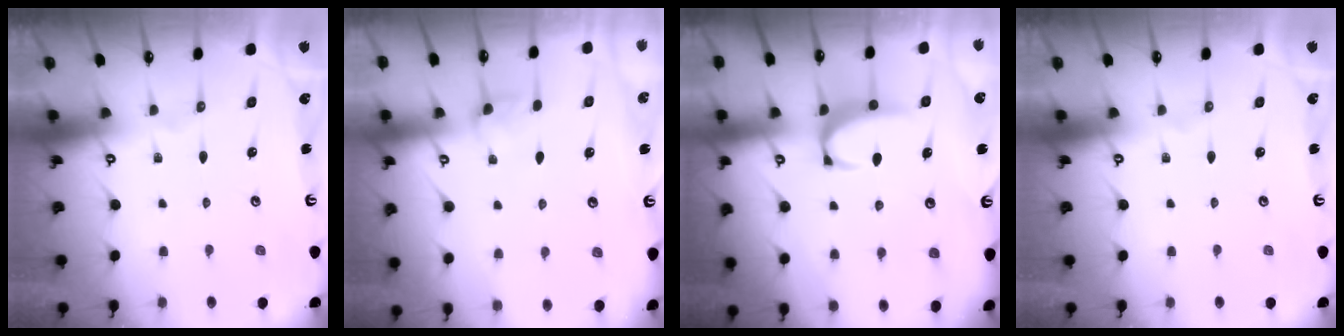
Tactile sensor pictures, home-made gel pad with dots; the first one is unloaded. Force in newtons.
{"total": 2.8, "press": 2.8, "slide": 0.4}
{"total": 2.2, "press": 2.1, "slide": 0.7}
{"total": 0.0}